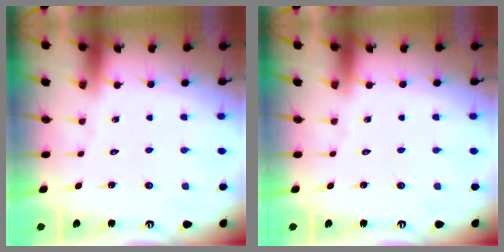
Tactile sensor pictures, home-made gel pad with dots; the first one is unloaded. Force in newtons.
{"total": 0.0}